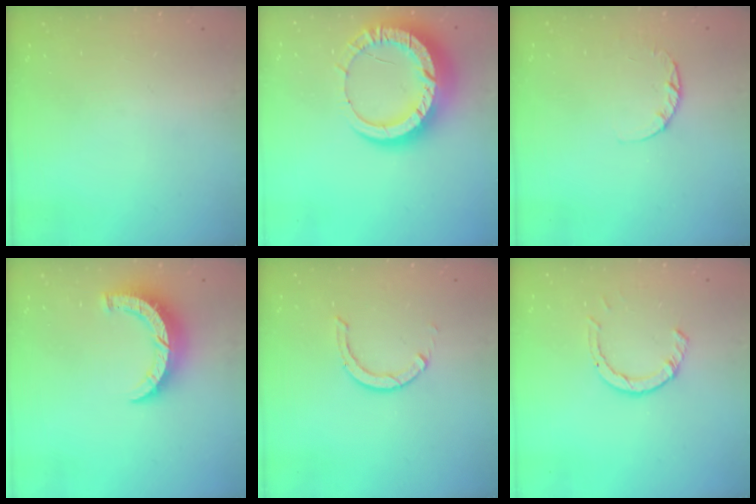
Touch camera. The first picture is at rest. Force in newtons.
{"total": 16.0, "press": 15.9, "slide": 1.7}
{"total": 2.6, "press": 2.5, "slide": 0.4}
{"total": 8.0, "press": 7.9, "slide": 0.7}
{"total": 2.9, "press": 2.9, "slide": 0.4}
{"total": 4.2, "press": 4.1, "slide": 0.4}